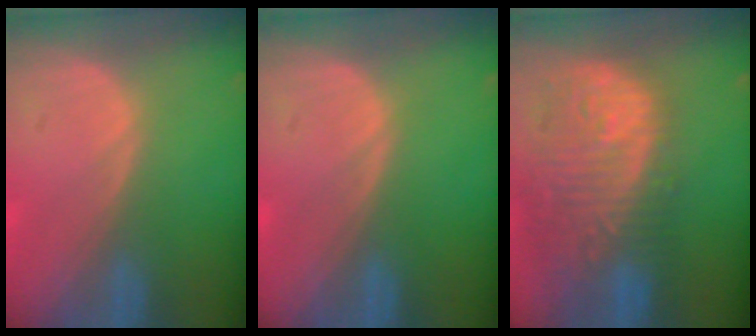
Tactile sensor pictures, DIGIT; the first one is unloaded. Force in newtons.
{"total": 0.0}
{"total": 13.3, "press": 11.2, "slide": 7.1}